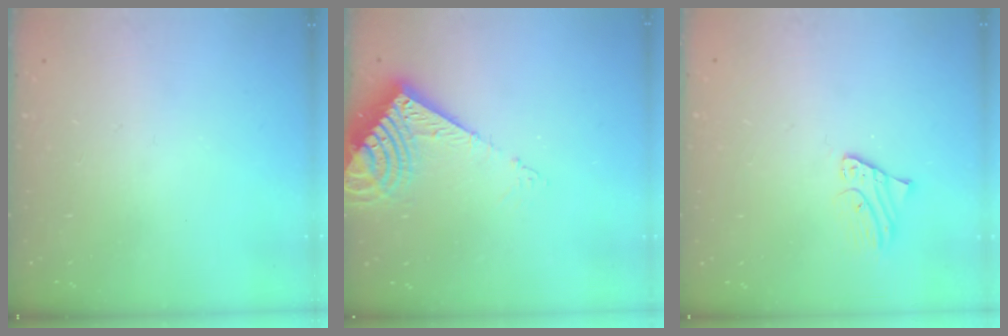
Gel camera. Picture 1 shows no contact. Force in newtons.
{"total": 9.4, "press": 9.4, "slide": 1.2}
{"total": 2.1, "press": 2.1, "slide": 0.0}